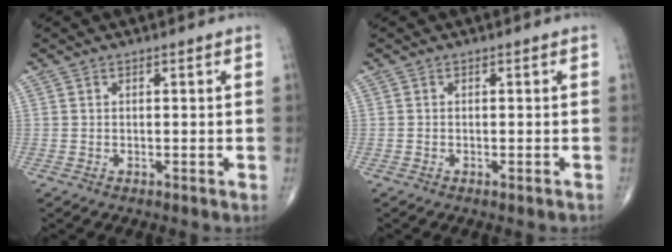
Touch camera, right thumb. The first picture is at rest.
{"total": 1.0, "force": [-0.7, 0.2, 0.6], "torque": [-0.011, 0.001, -0.009]}